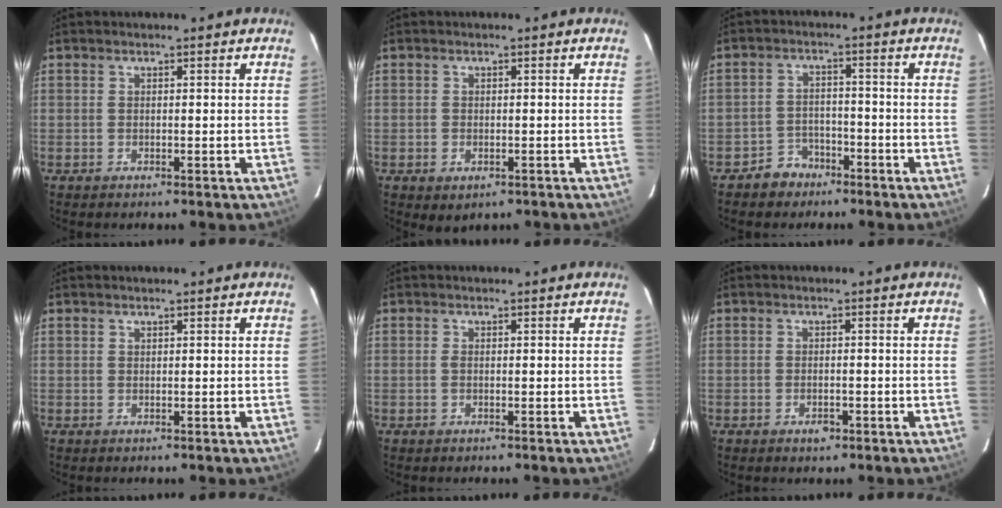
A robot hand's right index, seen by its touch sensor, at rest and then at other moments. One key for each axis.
{"total": 2.8, "fx": -1.1, "fy": 2.0, "fz": 1.7, "tx": -0.029, "ty": -0.006, "tz": -0.011}
{"total": 5.0, "fx": -3.6, "fy": 3.5, "fz": 0.4, "tx": -0.020, "ty": 0.018, "tz": -0.059}
{"total": 0.0}
{"total": 0.7, "fx": -0.1, "fy": 0.3, "fz": 0.6, "tx": -0.013, "ty": 0.000, "tz": -0.004}
{"total": 2.0, "fx": -1.1, "fy": 1.2, "fz": 1.2, "tx": -0.021, "ty": 0.001, "tz": -0.017}